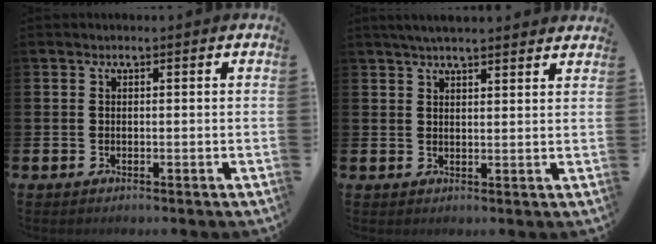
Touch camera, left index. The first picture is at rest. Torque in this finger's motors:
{"motor_torque": [1.02, -1.12, 0.29, 0.04]}